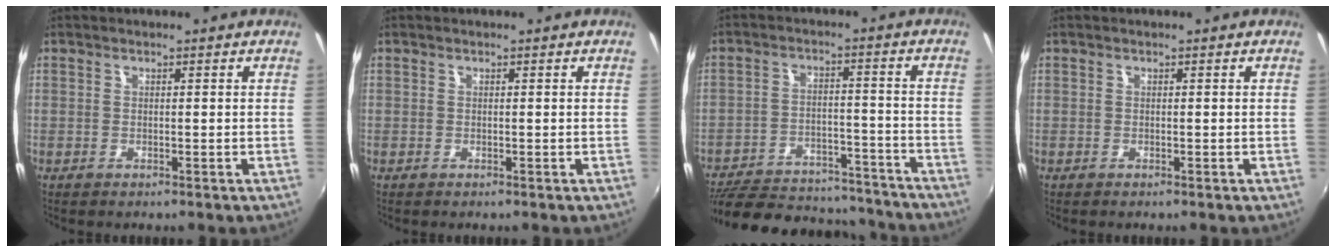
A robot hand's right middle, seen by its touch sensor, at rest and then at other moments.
{"total": 0.0}
{"total": 26.2, "force": [-22.7, 8.5, 10.0], "torque": [-0.203, 0.001, -0.300]}
{"total": 0.0}